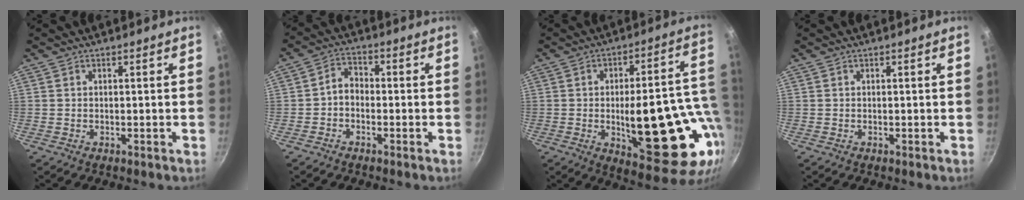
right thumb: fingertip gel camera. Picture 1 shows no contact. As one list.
[{"total": 3.7, "force": [-1.2, 2.7, 2.2], "torque": [-0.030, 0.021, -0.032]}, {"total": 25.1, "force": [-4.4, 9.8, 22.8], "torque": [-0.269, 0.008, -0.045]}, {"total": 0.0}]